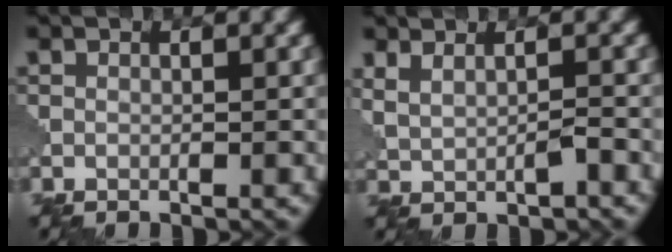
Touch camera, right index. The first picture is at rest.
{"total": 1.9, "force": [0.9, 0.8, 1.5], "torque": [-0.038, -0.005, 0.022]}